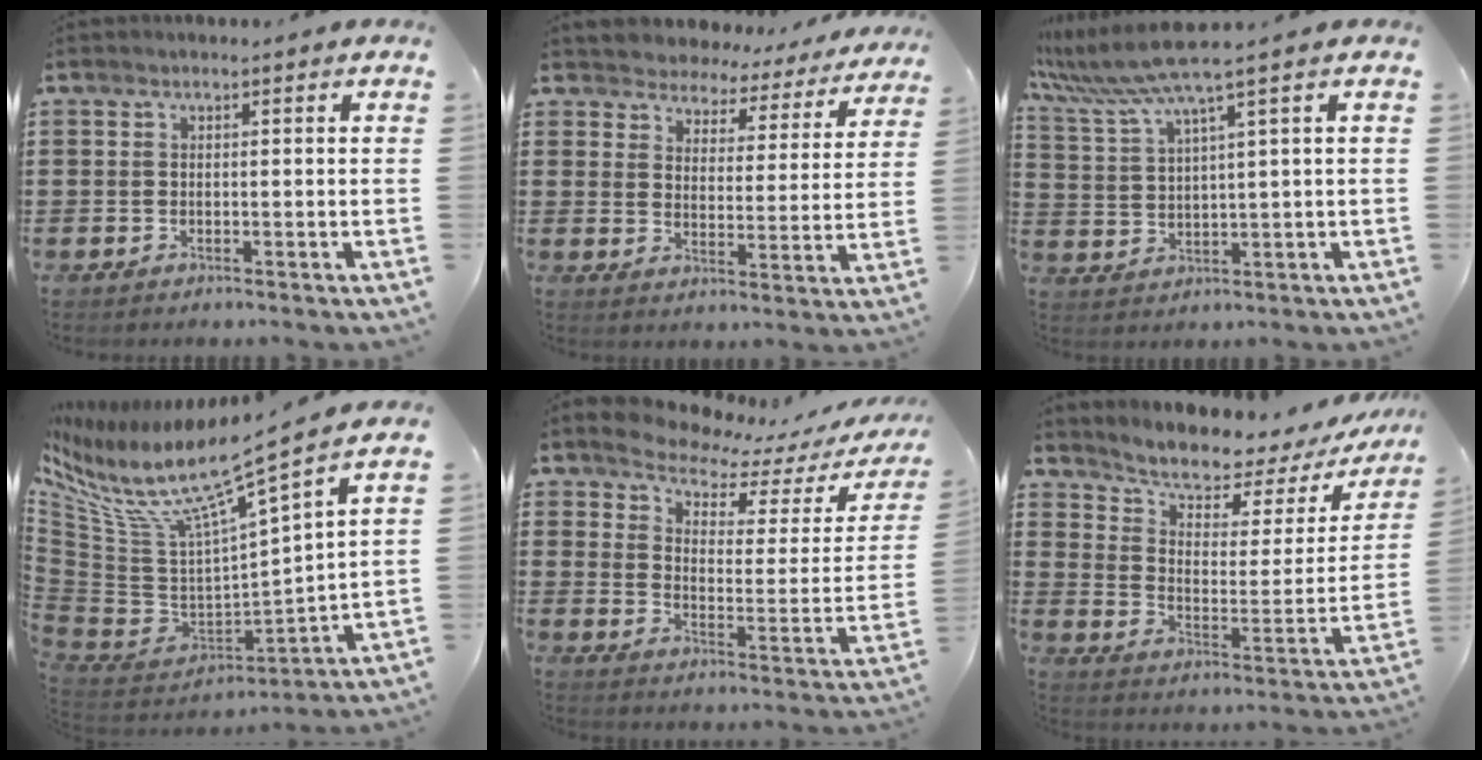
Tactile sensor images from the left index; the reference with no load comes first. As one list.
[{"total": 3.5, "force": [3.3, 1.1, -0.4], "torque": [-0.018, -0.028, 0.051]}, {"total": 6.1, "force": [4.5, -0.5, 4.2], "torque": [-0.107, -0.023, 0.075]}, {"total": 10.1, "force": [6.9, 1.1, 7.3], "torque": [-0.181, -0.062, 0.104]}, {"total": 4.8, "force": [4.6, 0.9, 1.0], "torque": [-0.050, -0.035, 0.075]}, {"total": 5.1, "force": [4.3, 1.7, 2.0], "torque": [-0.057, -0.035, 0.067]}]